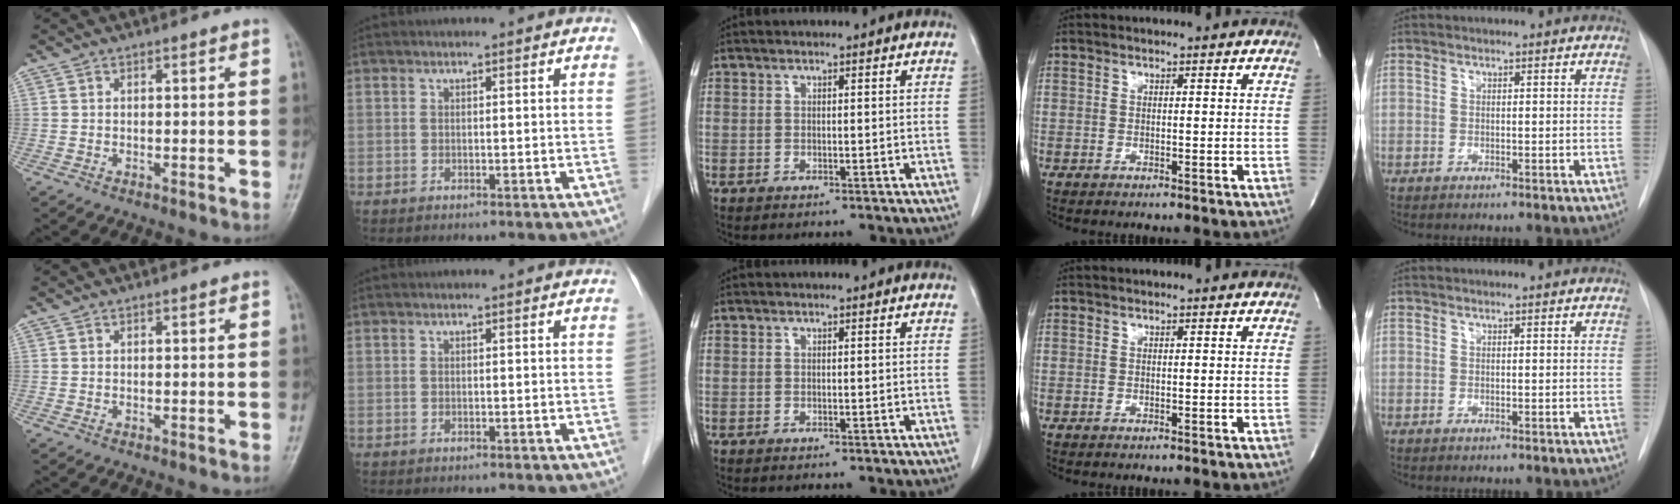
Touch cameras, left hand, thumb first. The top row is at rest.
{}